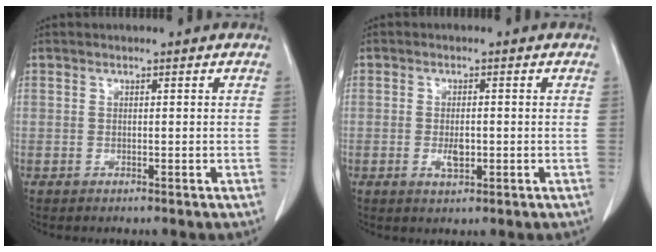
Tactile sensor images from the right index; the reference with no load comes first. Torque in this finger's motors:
{"motor_torque": [0.12, -0.03, 0.07, 0.02]}